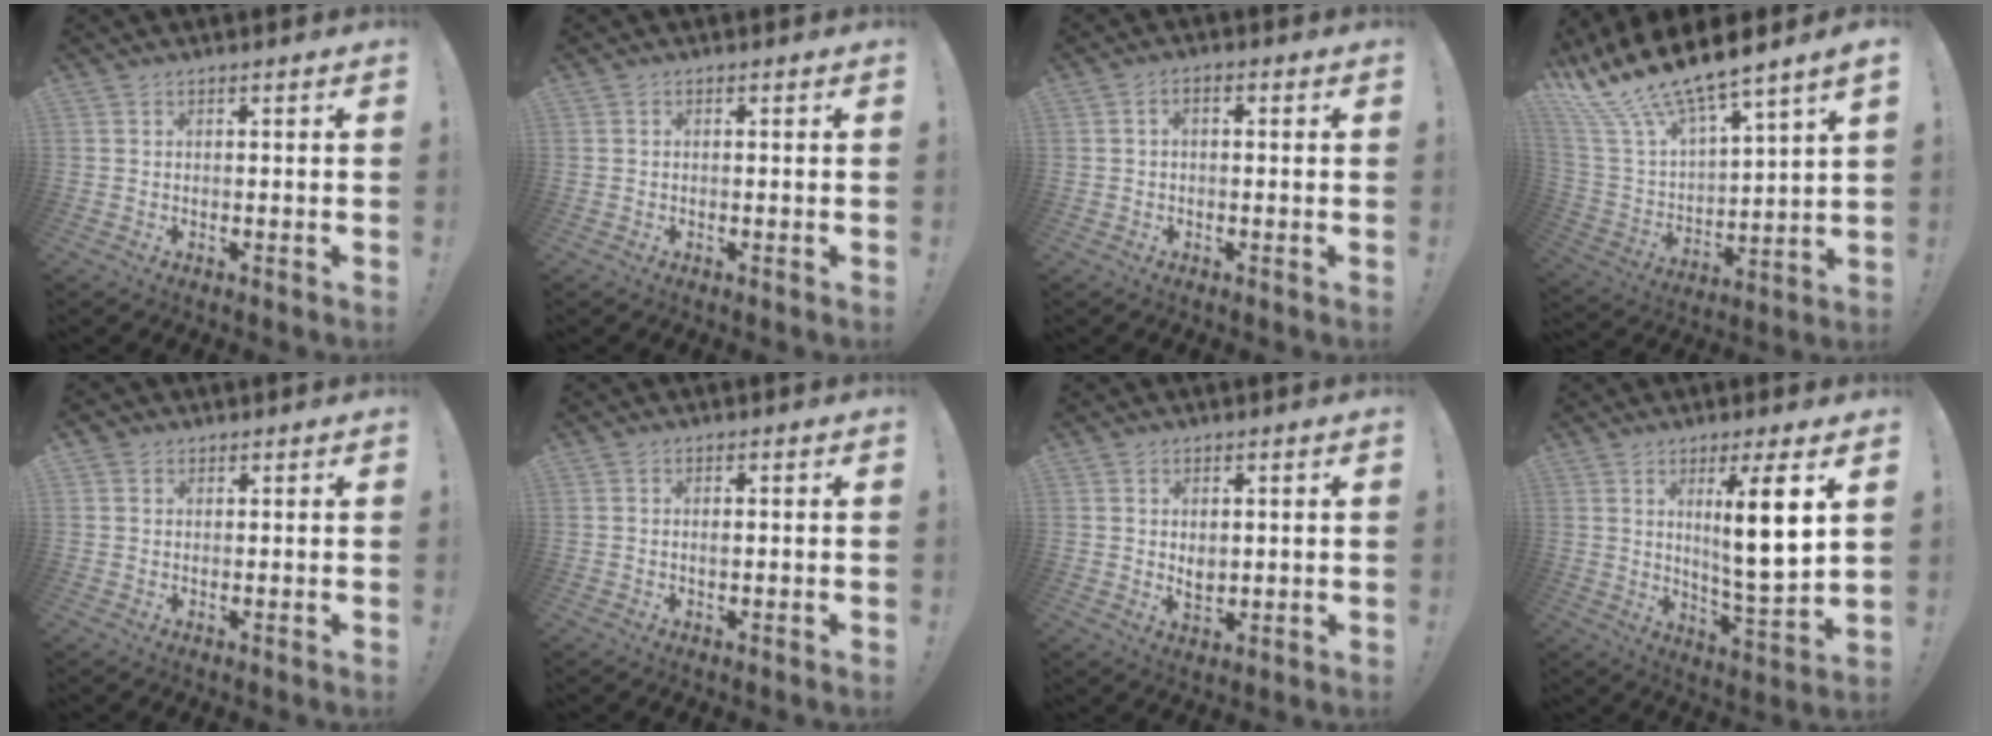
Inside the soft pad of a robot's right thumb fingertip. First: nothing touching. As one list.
[{"total": 0.0}, {"total": 2.1, "force": [-0.7, 1.0, 1.7], "torque": [-0.037, 0.012, -0.011]}, {"total": 13.9, "force": [11.9, 2.3, 6.8], "torque": [-0.148, -0.094, 0.207]}, {"total": 1.6, "force": [1.0, 1.2, 0.3], "torque": [0.000, -0.003, 0.018]}, {"total": 0.7, "force": [0.0, 0.5, 0.5], "torque": [-0.004, 0.000, -0.001]}, {"total": 3.3, "force": [1.3, 2.3, 1.9], "torque": [-0.020, -0.007, 0.020]}, {"total": 12.8, "force": [4.8, 1.2, 11.8], "torque": [-0.172, -0.031, 0.064]}]